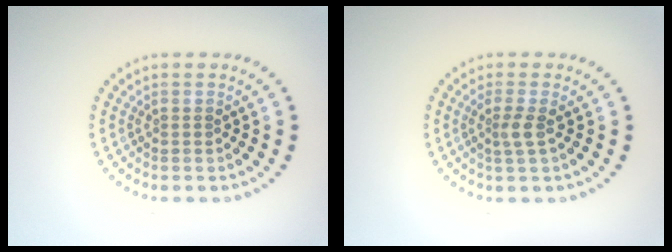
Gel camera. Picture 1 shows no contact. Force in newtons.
{"total": 1.7, "press": 1.2, "slide": 1.1}